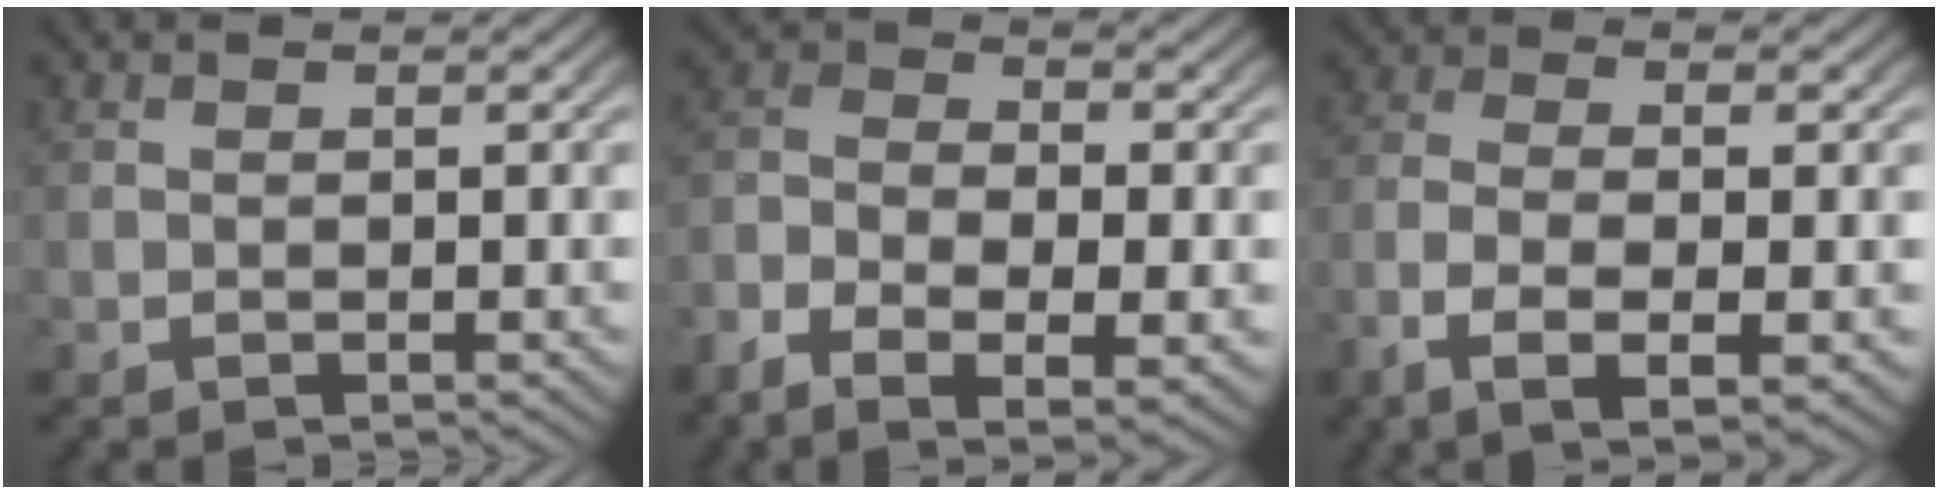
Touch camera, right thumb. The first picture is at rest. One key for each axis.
{"total": 6.7, "fx": -2.2, "fy": 3.7, "fz": 5.1, "tx": -0.112, "ty": -0.023, "tz": -0.032}
{"total": 6.6, "fx": -1.9, "fy": 3.1, "fz": 5.5, "tx": -0.125, "ty": -0.019, "tz": -0.024}